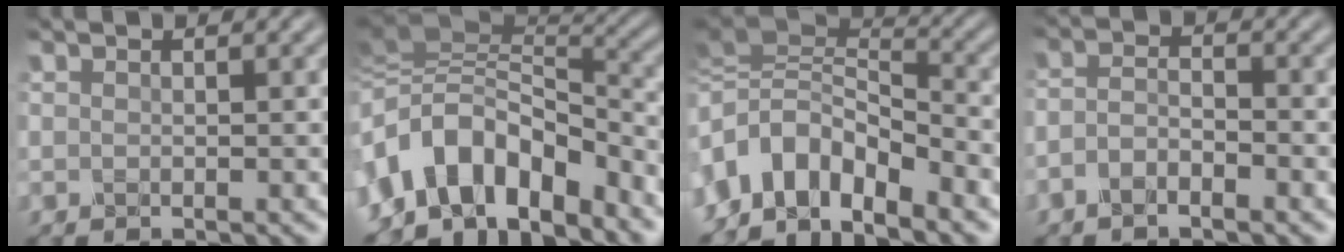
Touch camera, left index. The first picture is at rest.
{"total": 10.6, "force": [-4.7, 6.3, 7.2], "torque": [-0.119, 0.024, -0.089]}
{"total": 8.8, "force": [-4.0, 5.1, 6.0], "torque": [-0.102, 0.004, -0.083]}
{"total": 2.3, "force": [-1.4, 0.9, 1.6], "torque": [-0.036, 0.002, -0.033]}